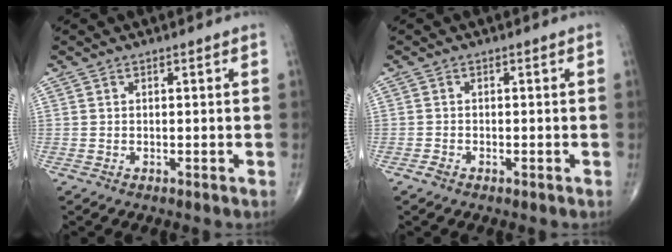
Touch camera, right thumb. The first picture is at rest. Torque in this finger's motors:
{"motor_torque": [0.35, 0.15, 0.01, -0.32, -0.03]}